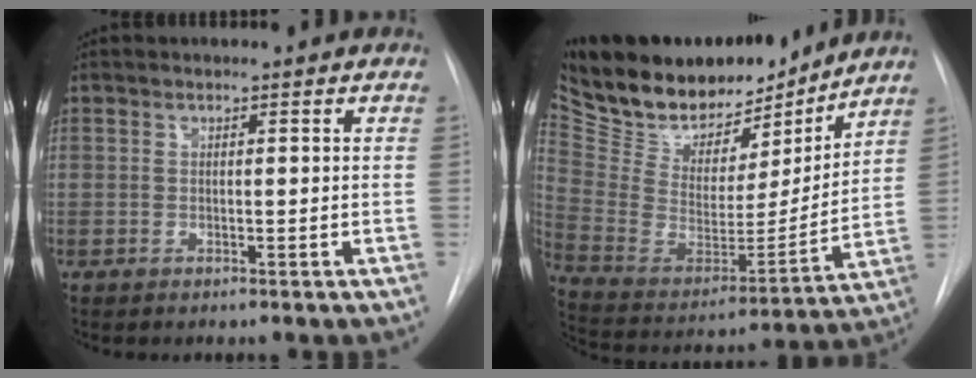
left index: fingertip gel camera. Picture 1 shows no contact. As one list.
[{"total": 21.3, "force": [18.2, 7.5, 8.0], "torque": [-0.153, -0.012, 0.304]}]